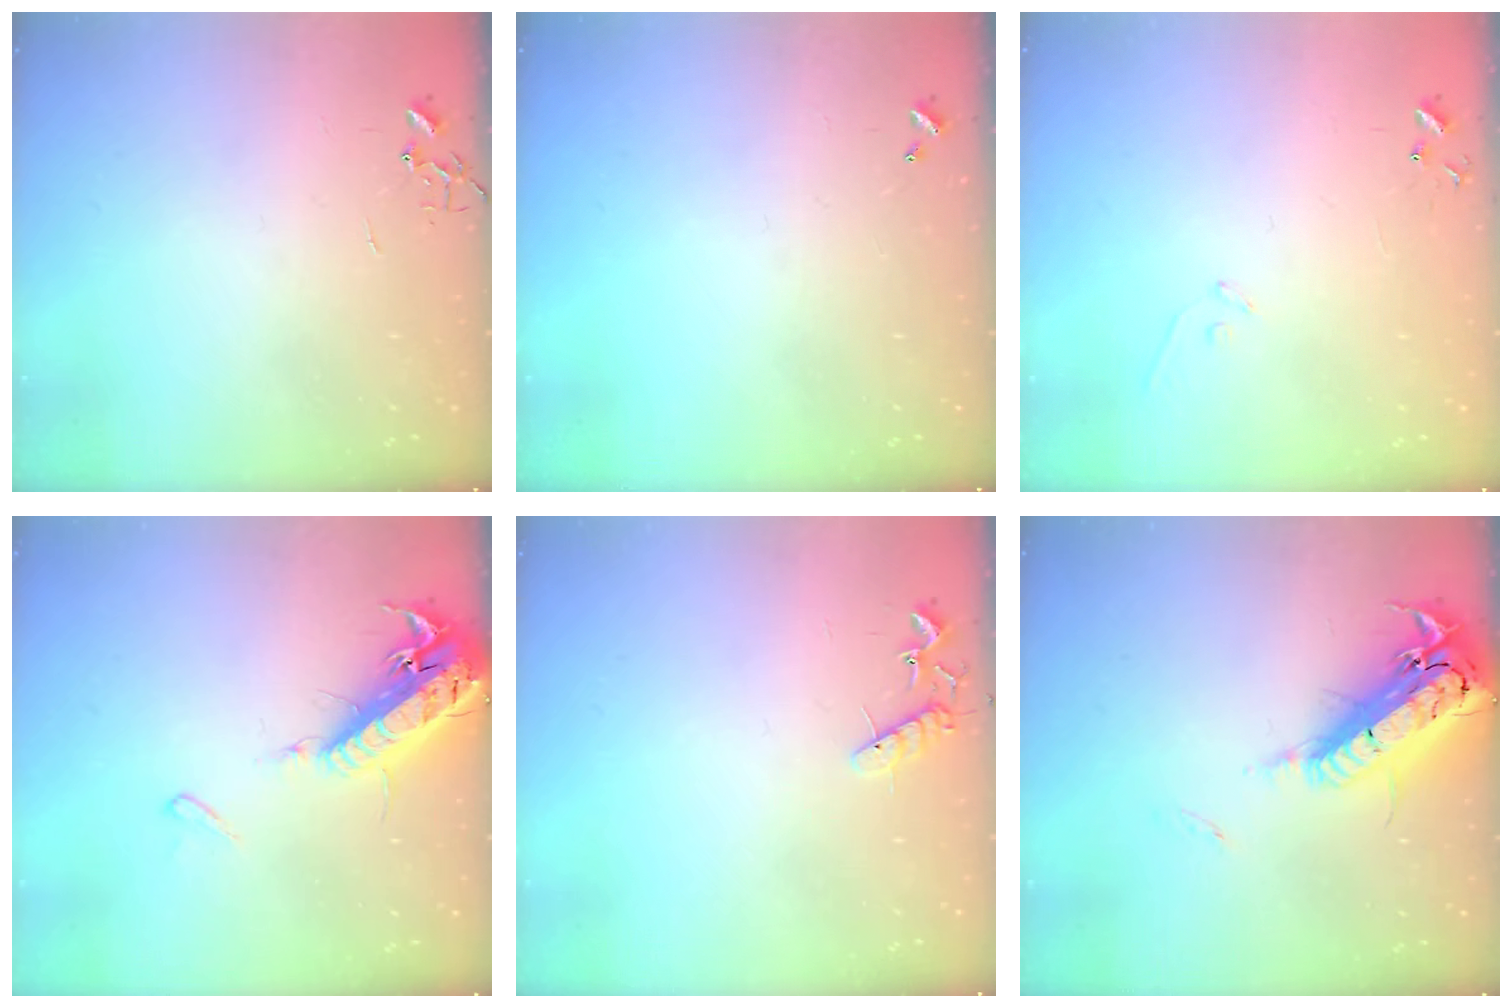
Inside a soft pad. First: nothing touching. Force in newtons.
{"total": 0.0}
{"total": 7.4, "press": 7.3, "slide": 0.6}
{"total": 17.4, "press": 16.9, "slide": 4.1}
{"total": 10.4, "press": 10.3, "slide": 0.9}
{"total": 22.8, "press": 22.3, "slide": 4.6}